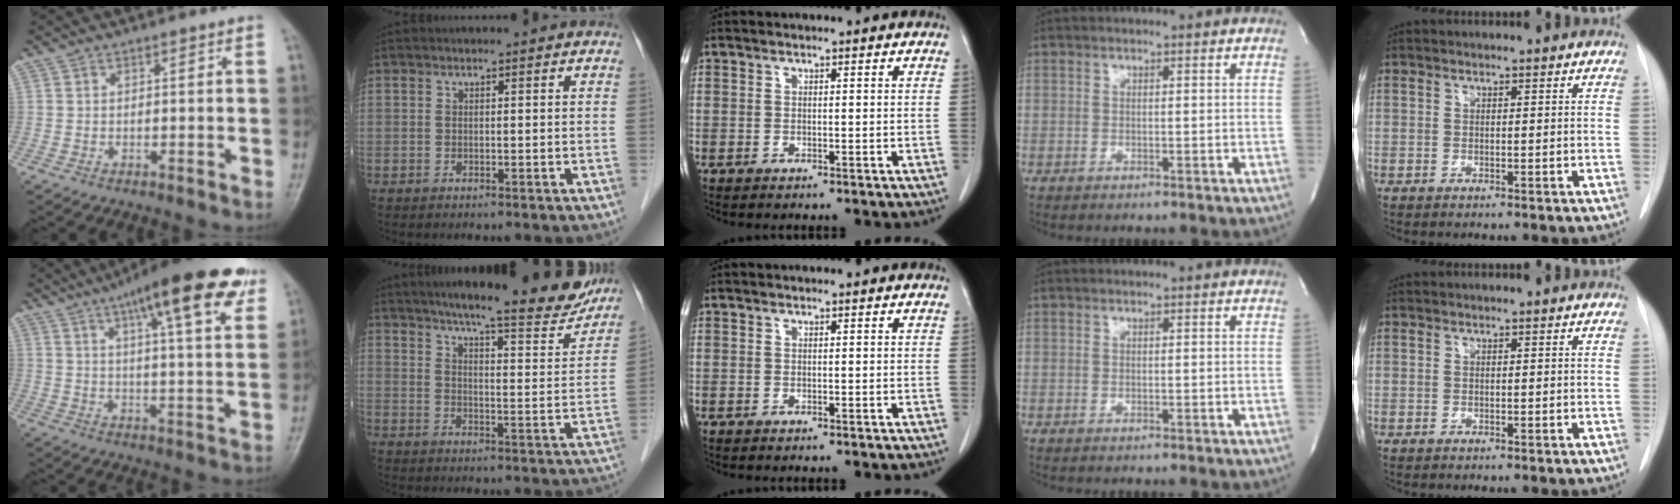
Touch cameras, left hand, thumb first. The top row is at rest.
{"thumb": {"total": 20.0, "force": [11.1, 4.6, 16.0], "torque": [-0.214, -0.019, 0.157]}, "index": {"total": 18.5, "force": [16.2, 2.0, 8.7], "torque": [-0.120, -0.026, 0.210]}}